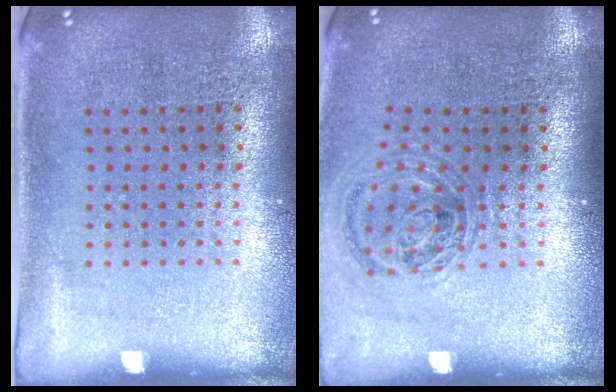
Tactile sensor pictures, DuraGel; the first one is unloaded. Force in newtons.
{"total": 1.1, "press": 1.0, "slide": 0.3}